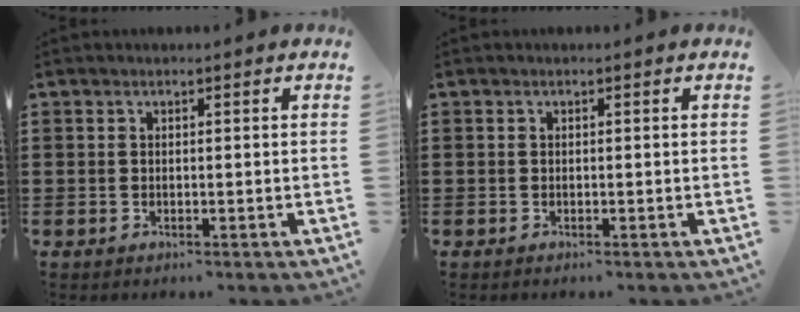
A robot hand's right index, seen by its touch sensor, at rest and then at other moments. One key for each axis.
{"total": 0.0}